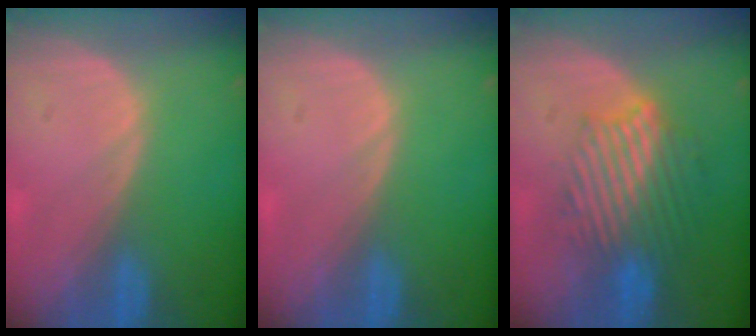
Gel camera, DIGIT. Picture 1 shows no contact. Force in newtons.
{"total": 0.0}
{"total": 9.1, "press": 8.5, "slide": 3.1}